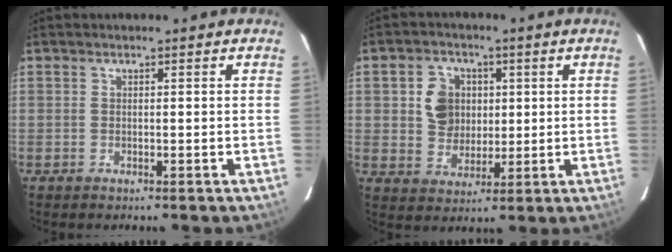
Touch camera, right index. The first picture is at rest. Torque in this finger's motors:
{"motor_torque": [0.12, 0.04, 0.18, 0.05]}